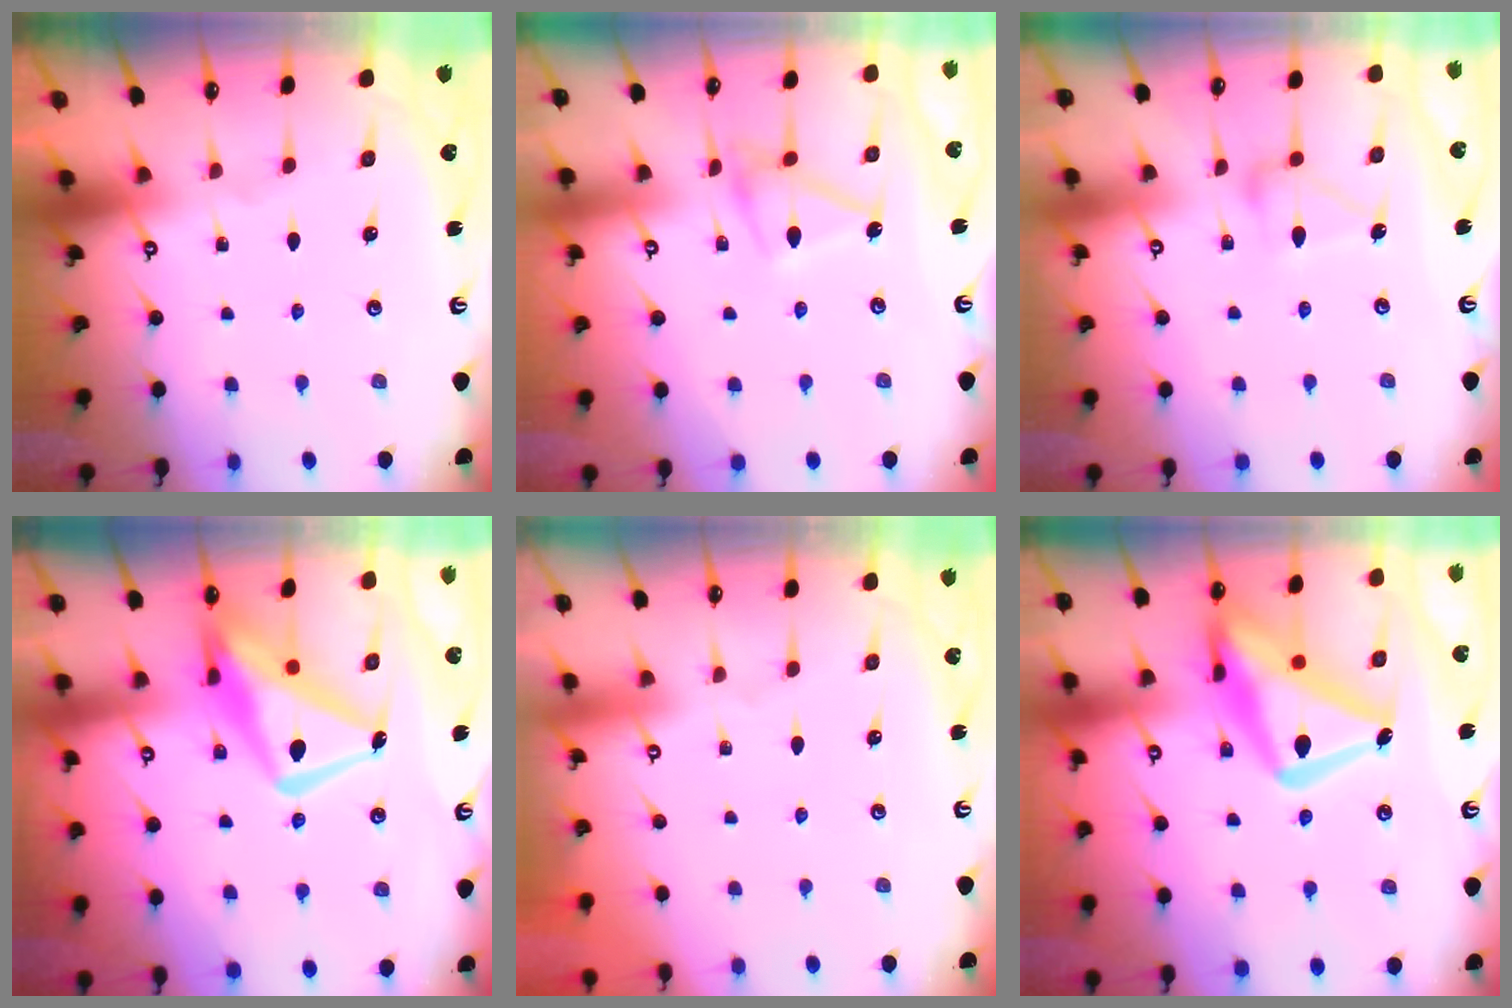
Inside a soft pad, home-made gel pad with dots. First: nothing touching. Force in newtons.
{"total": 13.3, "press": 13.3, "slide": 0.2}
{"total": 12.0, "press": 12.0, "slide": 0.5}
{"total": 16.4, "press": 16.3, "slide": 1.5}
{"total": 3.8, "press": 3.8, "slide": 0.1}
{"total": 22.0, "press": 21.9, "slide": 1.9}